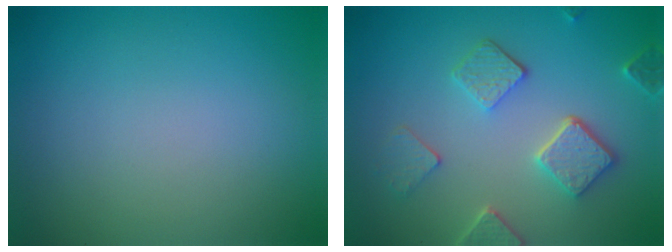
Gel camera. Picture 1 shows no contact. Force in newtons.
{"total": 4.7, "press": 3.7, "slide": 3.0}